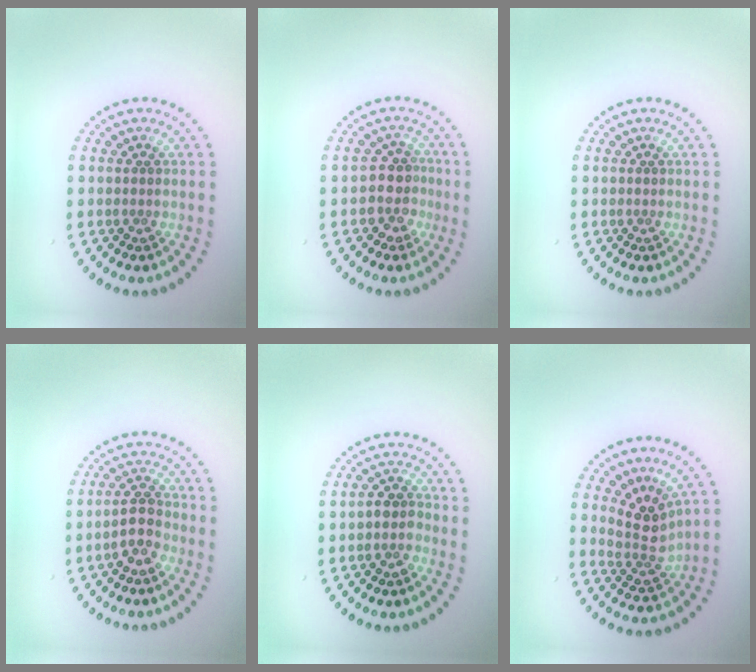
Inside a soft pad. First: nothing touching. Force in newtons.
{"total": 2.8, "press": 2.3, "slide": 1.6}
{"total": 0.0}
{"total": 2.8, "press": 2.7, "slide": 1.0}
{"total": 1.9, "press": 1.7, "slide": 0.9}
{"total": 3.0, "press": 2.4, "slide": 1.9}